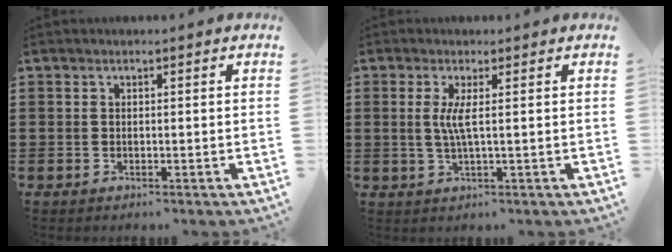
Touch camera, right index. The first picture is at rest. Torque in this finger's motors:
{"motor_torque": [0.57, 0.24, 0.32, 0.09]}